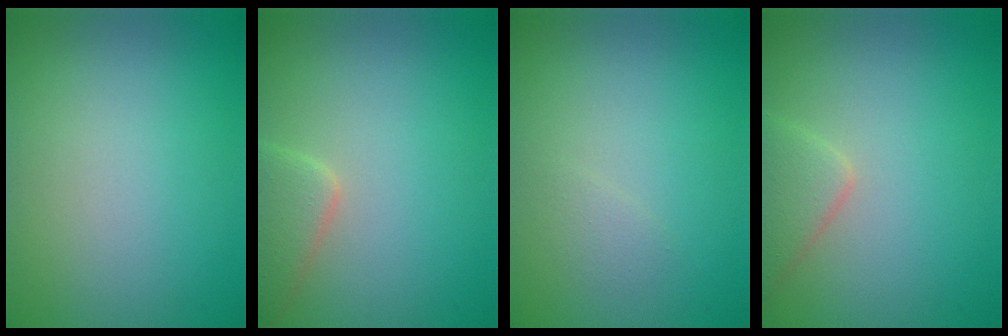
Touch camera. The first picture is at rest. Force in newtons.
{"total": 3.3, "press": 3.3, "slide": 0.3}
{"total": 0.8, "press": 0.8, "slide": 0.1}
{"total": 2.7, "press": 2.7, "slide": 0.1}